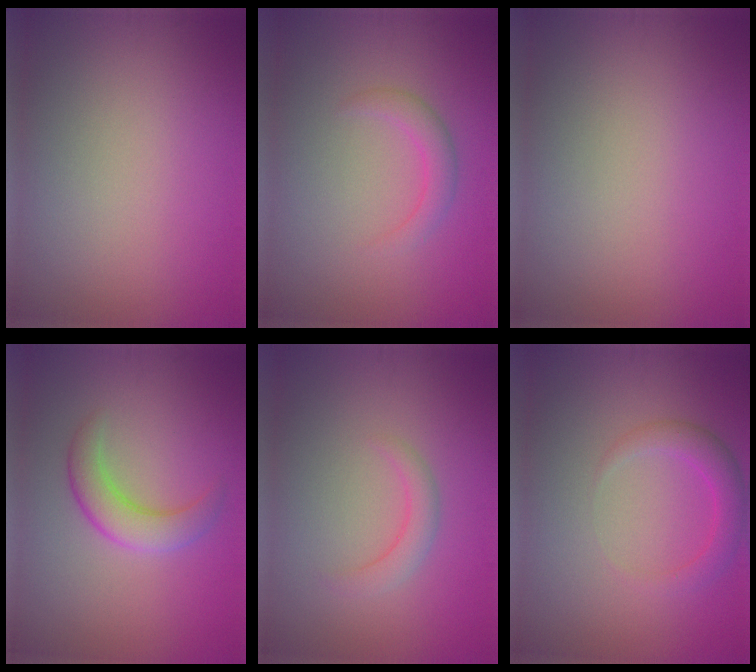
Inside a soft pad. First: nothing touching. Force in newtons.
{"total": 2.0, "press": 2.0, "slide": 0.1}
{"total": 0.0}
{"total": 3.6, "press": 3.6, "slide": 0.2}
{"total": 1.9, "press": 1.9, "slide": 0.3}
{"total": 2.6, "press": 2.6, "slide": 0.2}